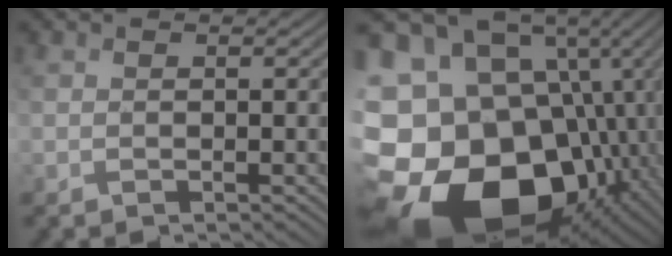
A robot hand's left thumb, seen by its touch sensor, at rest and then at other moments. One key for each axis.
{"total": 24.1, "fx": -6.1, "fy": 18.7, "fz": 13.9, "tx": -0.302, "ty": -0.041, "tz": -0.093}